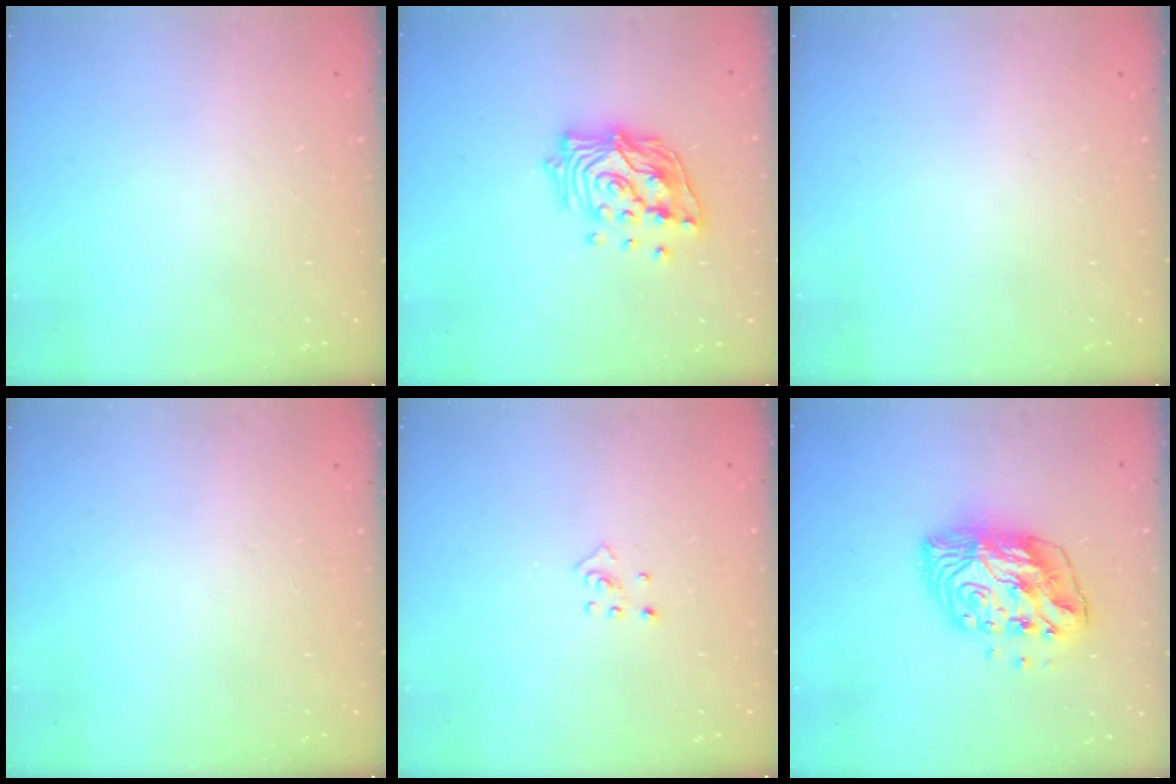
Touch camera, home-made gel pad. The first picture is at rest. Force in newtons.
{"total": 15.3, "press": 15.2, "slide": 1.7}
{"total": 0.0}
{"total": 0.0}
{"total": 3.3, "press": 3.2, "slide": 0.7}
{"total": 11.7, "press": 11.6, "slide": 1.3}